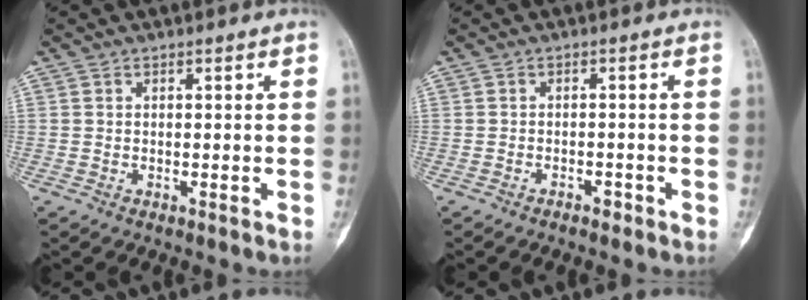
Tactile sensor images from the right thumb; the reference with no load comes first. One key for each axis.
{"total": 1.4, "fx": -1.1, "fy": 0.5, "fz": 0.7, "tx": -0.011, "ty": 0.006, "tz": -0.019}